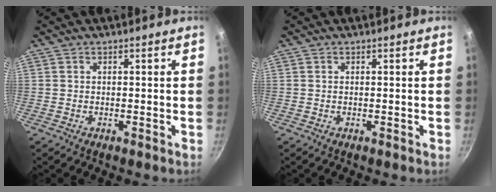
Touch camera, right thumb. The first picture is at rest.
{"total": 0.0}